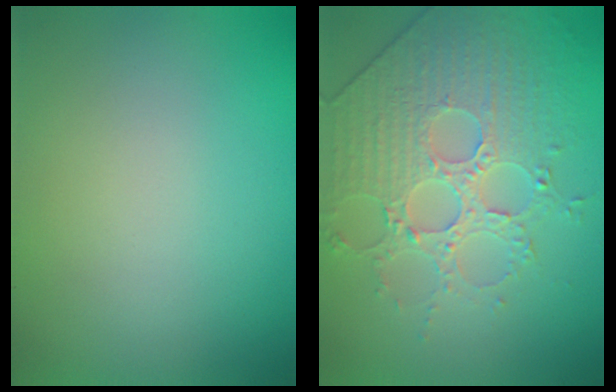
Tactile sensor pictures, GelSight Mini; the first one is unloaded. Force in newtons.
{"total": 4.5, "press": 4.5, "slide": 0.7}